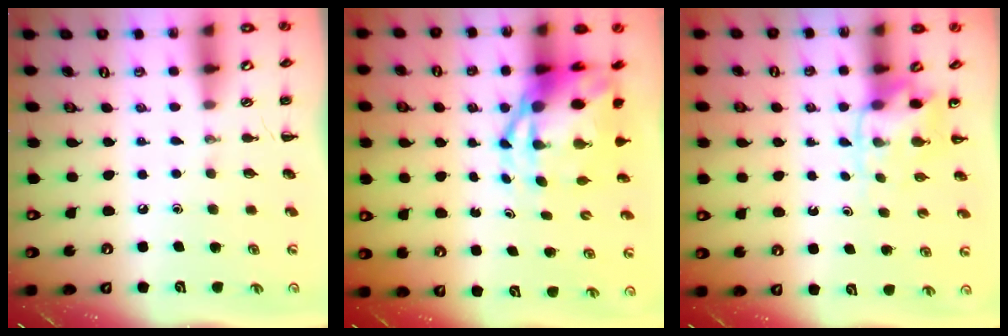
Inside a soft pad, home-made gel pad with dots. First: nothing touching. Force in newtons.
{"total": 8.8, "press": 8.4, "slide": 2.4}
{"total": 5.1, "press": 5.0, "slide": 0.9}